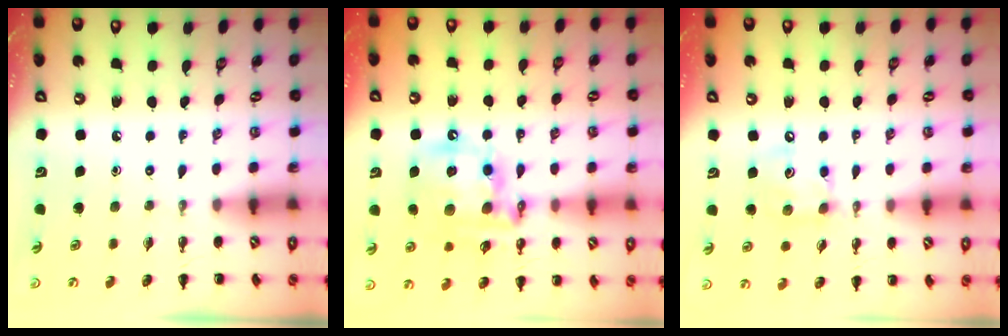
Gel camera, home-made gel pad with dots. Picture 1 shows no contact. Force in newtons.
{"total": 15.8, "press": 15.4, "slide": 3.5}
{"total": 7.9, "press": 7.9, "slide": 0.8}